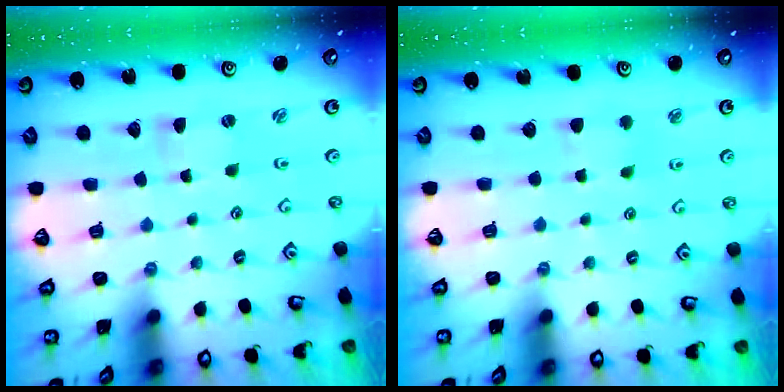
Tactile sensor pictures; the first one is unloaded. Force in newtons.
{"total": 2.7, "press": 2.6, "slide": 0.8}